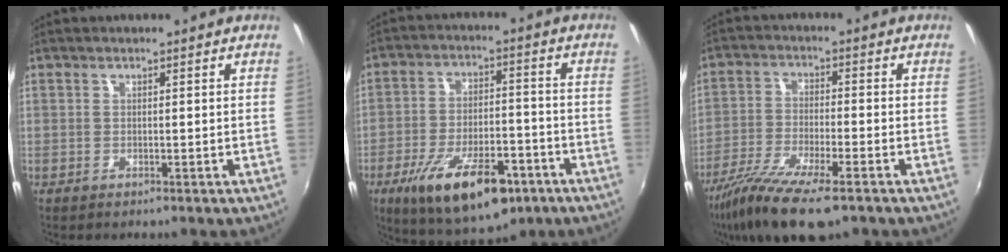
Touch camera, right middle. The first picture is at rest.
{"total": 18.4, "force": [-10.3, 7.2, 13.4], "torque": [-0.244, -0.029, -0.156]}
{"total": 13.0, "force": [-8.9, 3.0, 9.1], "torque": [-0.194, -0.039, -0.170]}